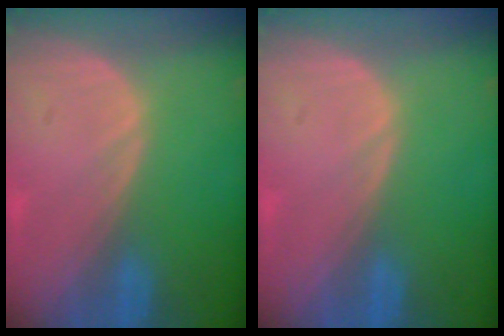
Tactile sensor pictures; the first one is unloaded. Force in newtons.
{"total": 0.0}